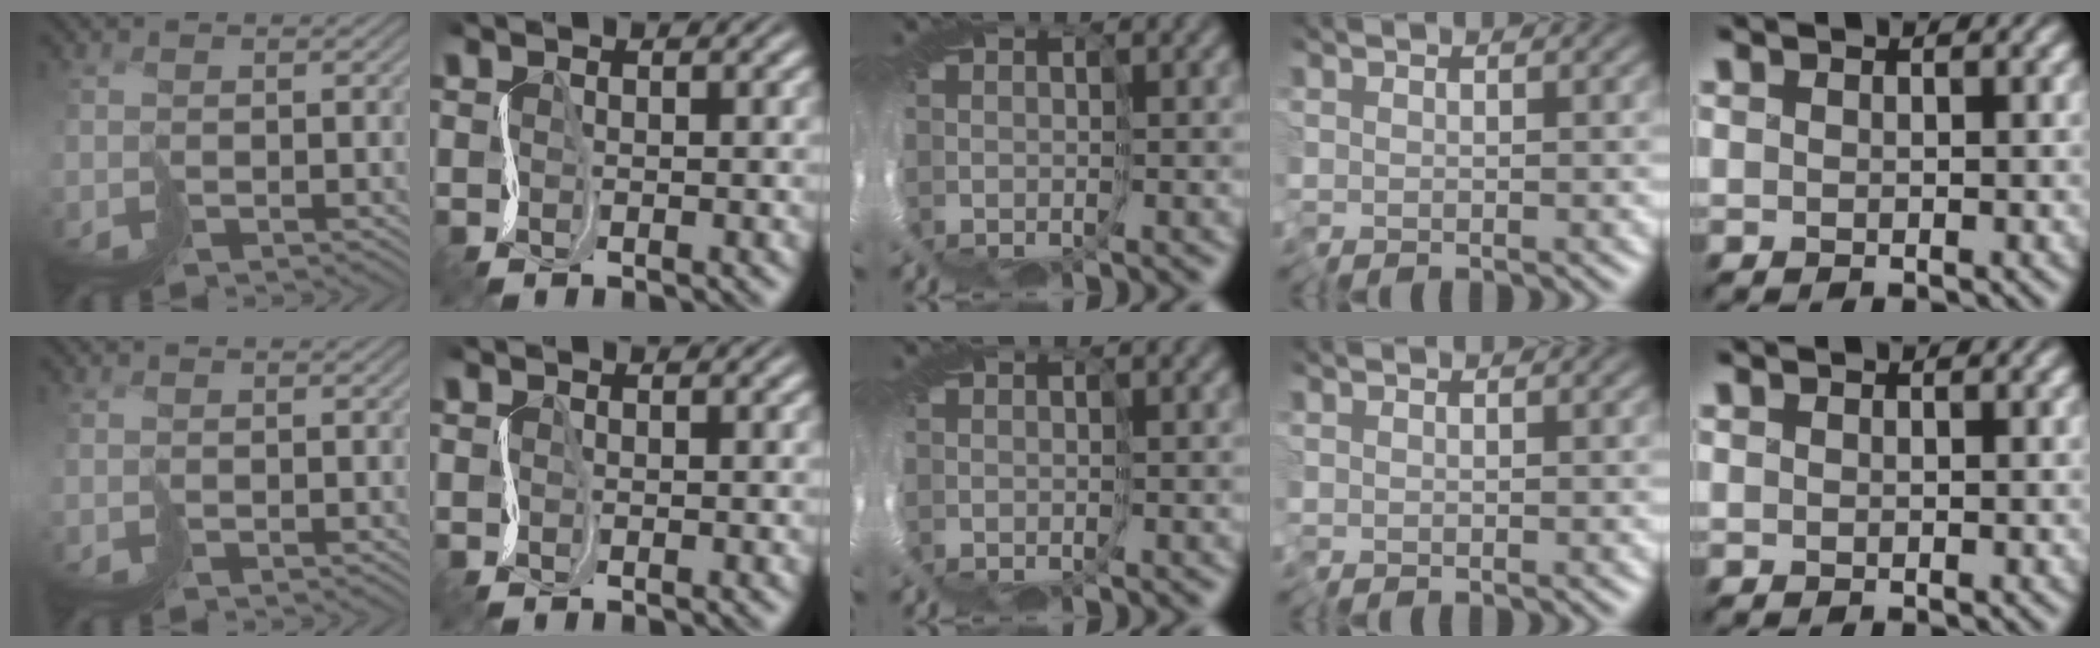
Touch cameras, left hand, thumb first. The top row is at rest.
{}